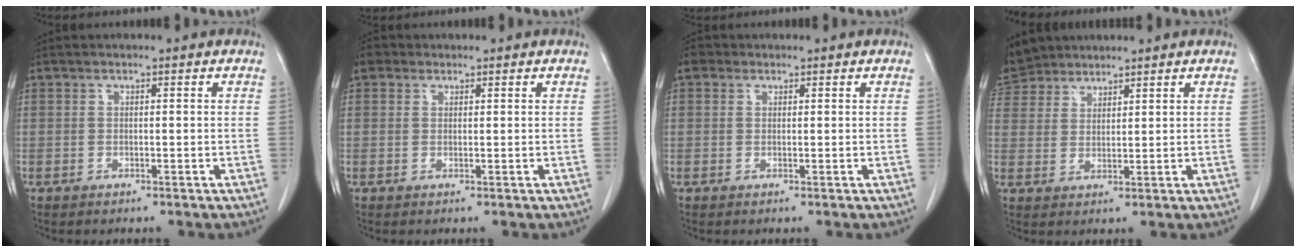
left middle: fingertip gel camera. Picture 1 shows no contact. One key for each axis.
{"total": 2.1, "fx": 1.2, "fy": 1.6, "fz": 0.5, "tx": -0.007, "ty": 0.013, "tz": 0.018}
{"total": 1.6, "fx": 0.8, "fy": 1.3, "fz": 0.4, "tx": -0.005, "ty": 0.011, "tz": 0.010}
{"total": 7.2, "fx": 6.4, "fy": 3.2, "fz": 0.6, "tx": -0.014, "ty": 0.017, "tz": 0.127}